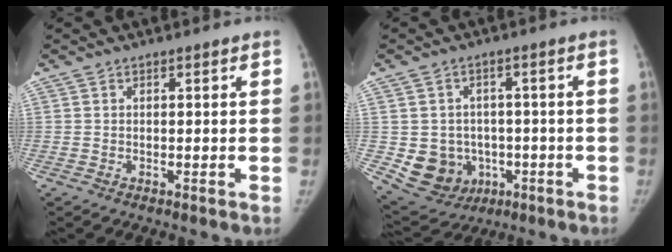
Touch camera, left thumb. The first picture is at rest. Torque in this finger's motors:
{"motor_torque": [-0.04, 0.10, 0.48, -0.03, 0.01]}